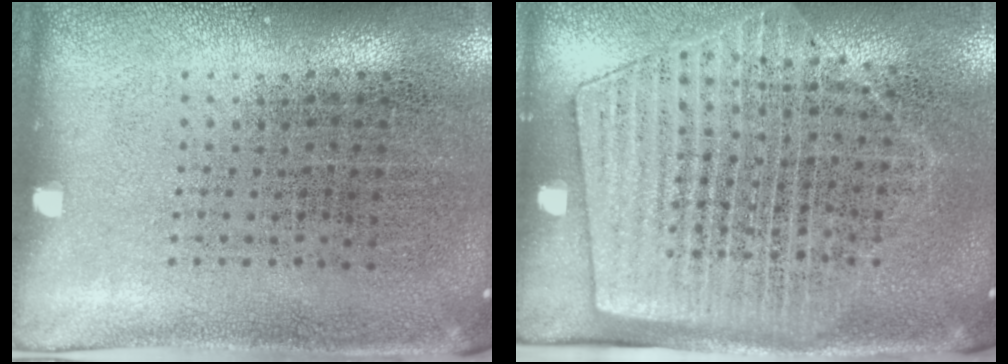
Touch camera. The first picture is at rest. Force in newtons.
{"total": 1.8, "press": 1.5, "slide": 1.0}